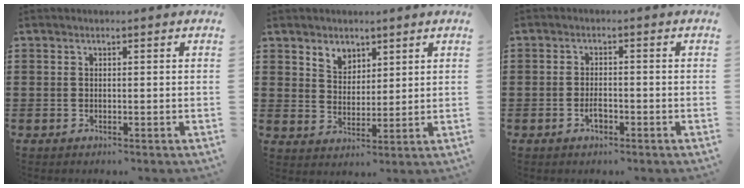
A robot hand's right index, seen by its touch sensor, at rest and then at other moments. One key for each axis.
{"total": 4.1, "fx": 3.1, "fy": 2.6, "fz": 0.5, "tx": -0.023, "ty": 0.005, "tz": 0.059}
{"total": 2.4, "fx": -1.1, "fy": 1.0, "fz": 1.8, "tx": -0.036, "ty": 0.001, "tz": -0.019}